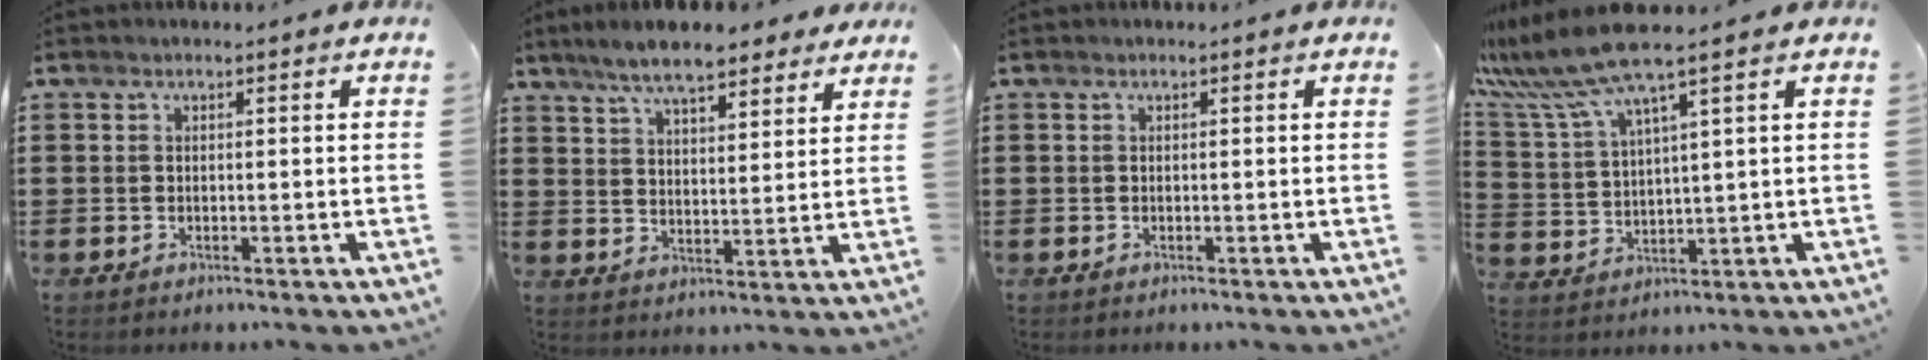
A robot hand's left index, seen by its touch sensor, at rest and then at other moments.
{"total": 7.8, "force": [6.7, 1.6, 3.6], "torque": [-0.091, -0.010, 0.122]}
{"total": 0.0}
{"total": 8.3, "force": [6.4, 0.0, 5.2], "torque": [-0.139, -0.031, 0.108]}